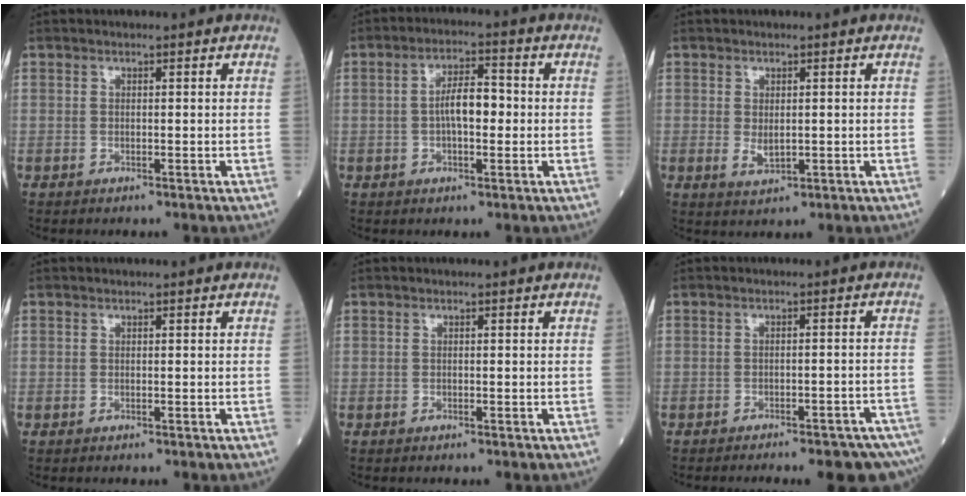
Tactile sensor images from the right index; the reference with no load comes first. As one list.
[{"total": 5.7, "force": [-0.3, 2.0, 5.3], "torque": [-0.099, 0.014, -0.008]}, {"total": 2.5, "force": [0.0, 1.4, 2.1], "torque": [-0.035, -0.005, 0.007]}, {"total": 0.0}, {"total": 0.0}, {"total": 11.7, "force": [-9.7, 2.2, 6.2], "torque": [-0.044, 0.007, -0.111]}]